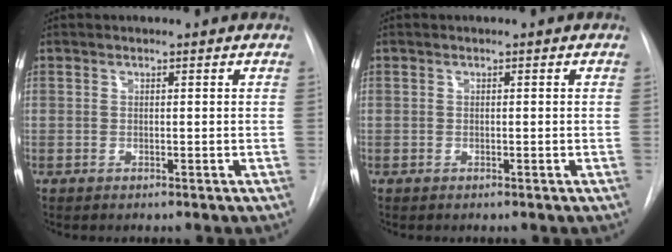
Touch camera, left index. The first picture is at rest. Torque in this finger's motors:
{"motor_torque": [-0.05, 0.05, -0.01, 0.00]}